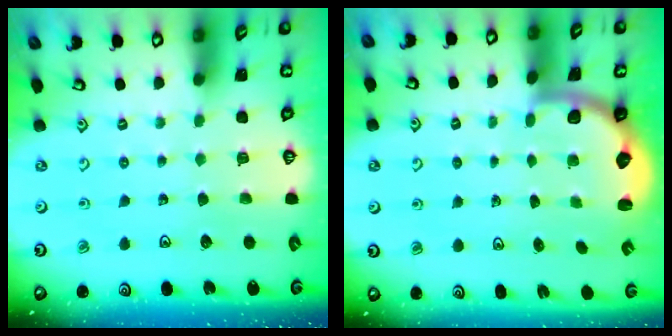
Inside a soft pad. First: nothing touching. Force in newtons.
{"total": 2.2, "press": 2.0, "slide": 0.8}